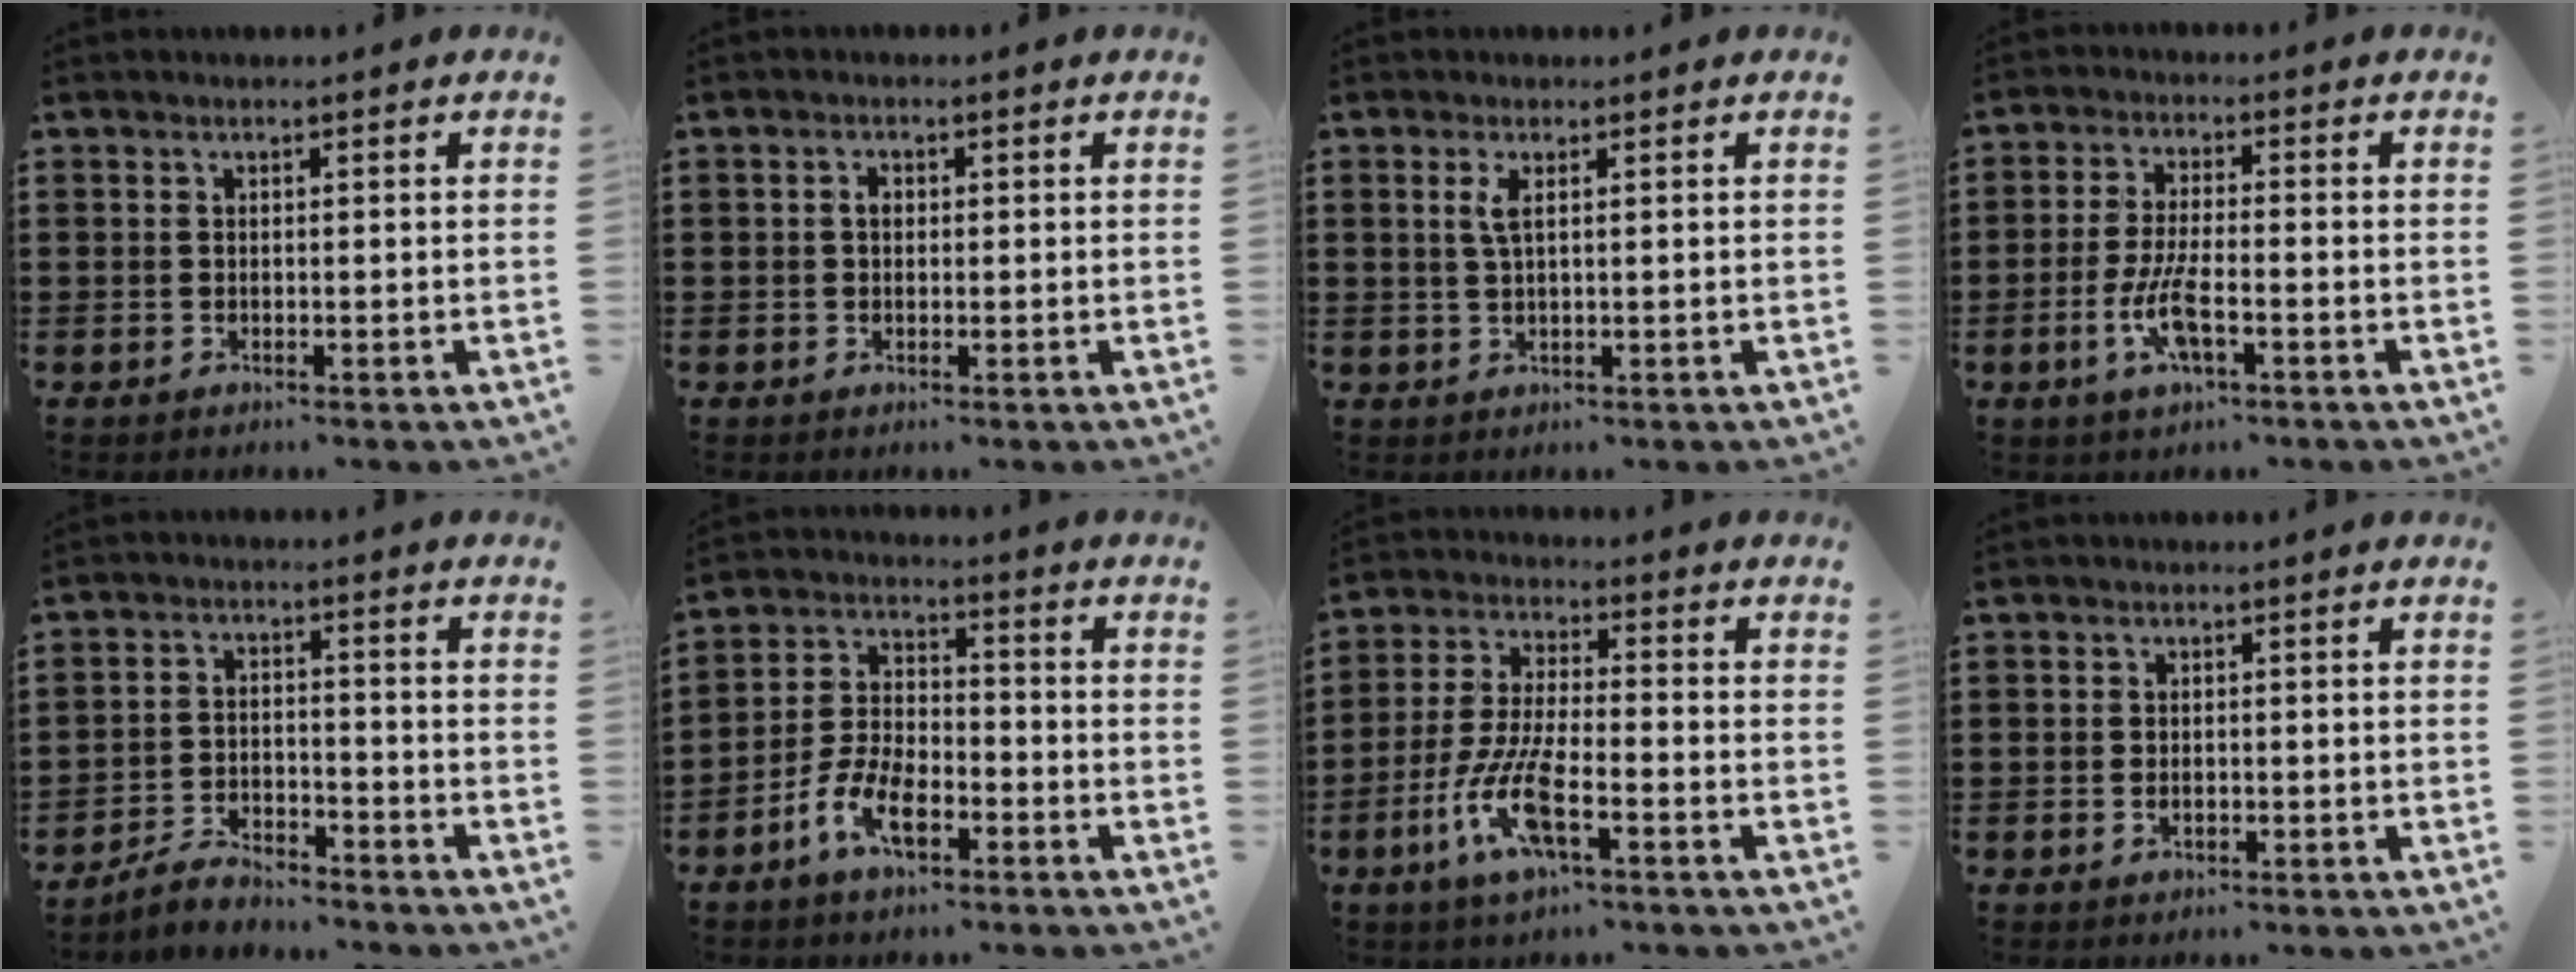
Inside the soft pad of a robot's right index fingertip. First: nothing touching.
{"total": 1.4, "force": [0.1, 0.9, 1.0], "torque": [-0.021, 0.007, 0.000]}
{"total": 2.1, "force": [0.7, 0.4, 2.0], "torque": [-0.041, 0.002, 0.010]}
{"total": 6.2, "force": [-2.4, 1.6, 5.5], "torque": [-0.123, -0.012, -0.048]}
{"total": 4.3, "force": [-4.1, 0.9, 0.8], "torque": [-0.023, 0.009, -0.086]}
{"total": 7.6, "force": [-4.1, 3.5, 5.3], "torque": [-0.128, 0.001, -0.083]}
{"total": 9.3, "force": [-4.4, 2.3, 7.9], "torque": [-0.186, -0.014, -0.085]}
{"total": 1.0, "force": [-0.2, 0.6, 0.8], "torque": [-0.016, 0.001, -0.005]}